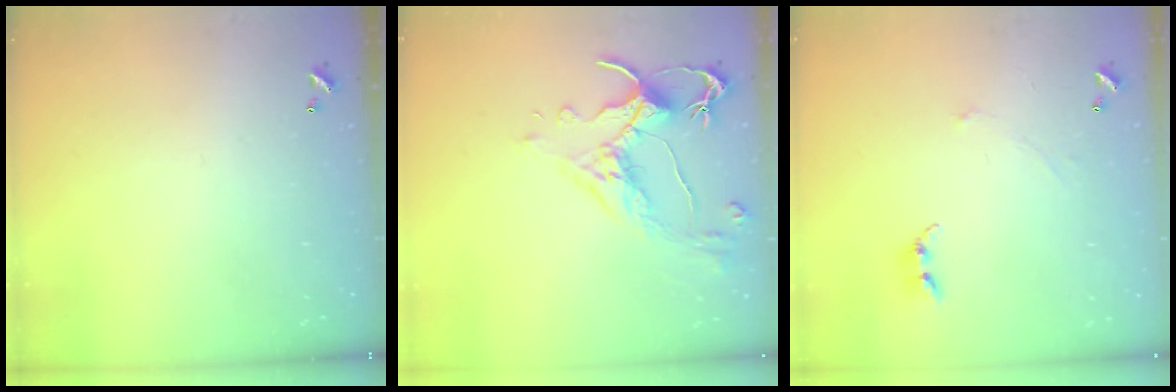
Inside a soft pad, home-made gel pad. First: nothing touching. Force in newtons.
{"total": 2.5, "press": 2.1, "slide": 1.2}
{"total": 0.7, "press": 0.6, "slide": 0.5}